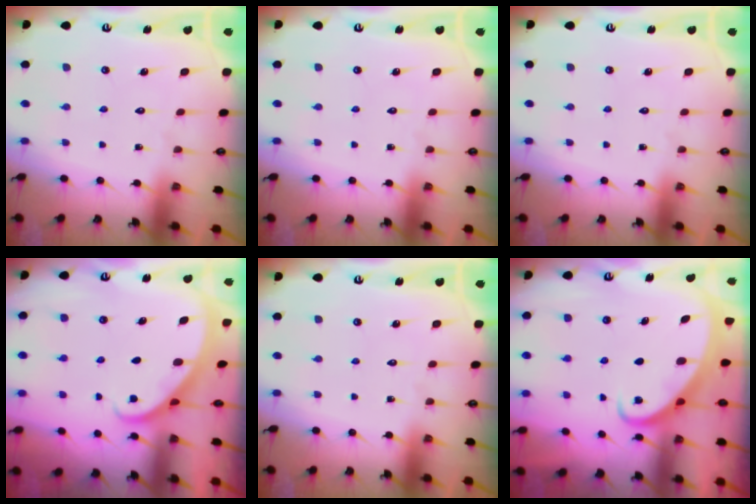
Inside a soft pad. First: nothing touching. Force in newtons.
{"total": 0.0}
{"total": 0.0}
{"total": 2.2, "press": 2.2, "slide": 0.1}
{"total": 0.0}
{"total": 2.2, "press": 2.2, "slide": 0.4}